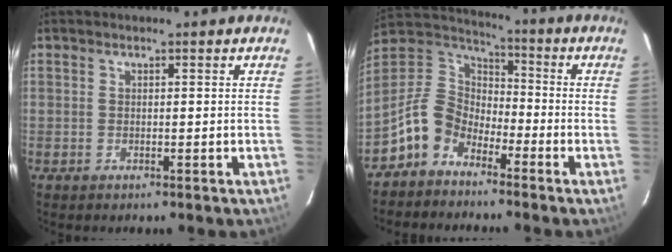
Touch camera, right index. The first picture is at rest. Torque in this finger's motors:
{"motor_torque": [0.30, -0.28, -0.08, -0.13]}